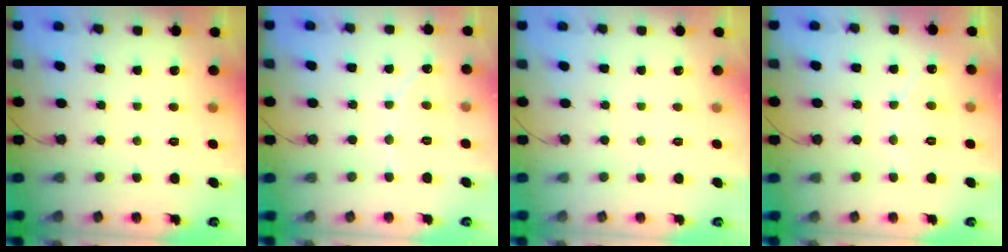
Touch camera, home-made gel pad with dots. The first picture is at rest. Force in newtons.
{"total": 1.7, "press": 1.7, "slide": 0.1}
{"total": 0.0}
{"total": 4.9, "press": 4.9, "slide": 0.4}